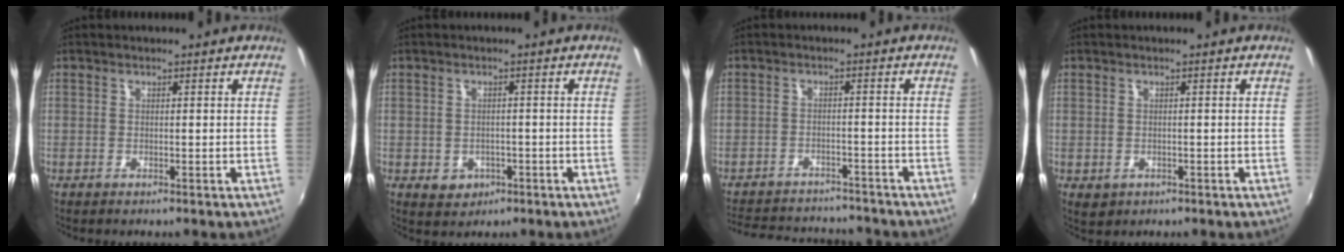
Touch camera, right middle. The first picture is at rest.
{"total": 3.9, "force": [-1.4, 3.3, 1.5], "torque": [-0.038, 0.000, -0.009]}
{"total": 15.6, "force": [-13.8, 5.2, 5.3], "torque": [-0.126, 0.014, -0.188]}
{"total": 2.0, "force": [-0.5, 1.7, 1.0], "torque": [-0.018, -0.004, -0.003]}